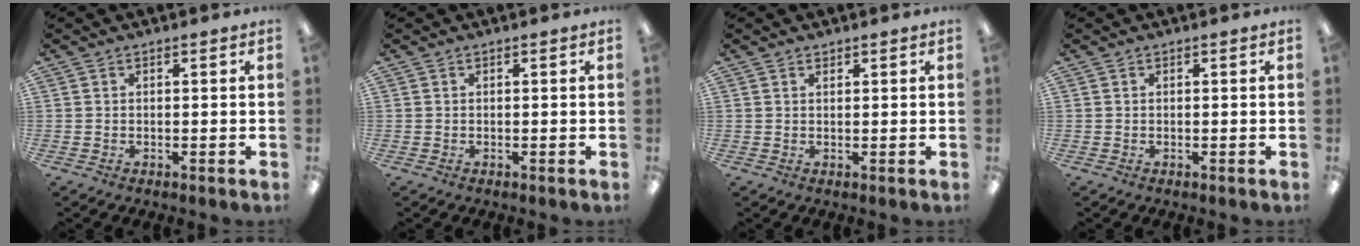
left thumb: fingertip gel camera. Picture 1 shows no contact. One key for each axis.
{"total": 0.0}
{"total": 0.8, "fx": 0.7, "fy": 0.3, "fz": 0.2, "tx": -0.003, "ty": 0.001, "tz": 0.014}
{"total": 0.0}